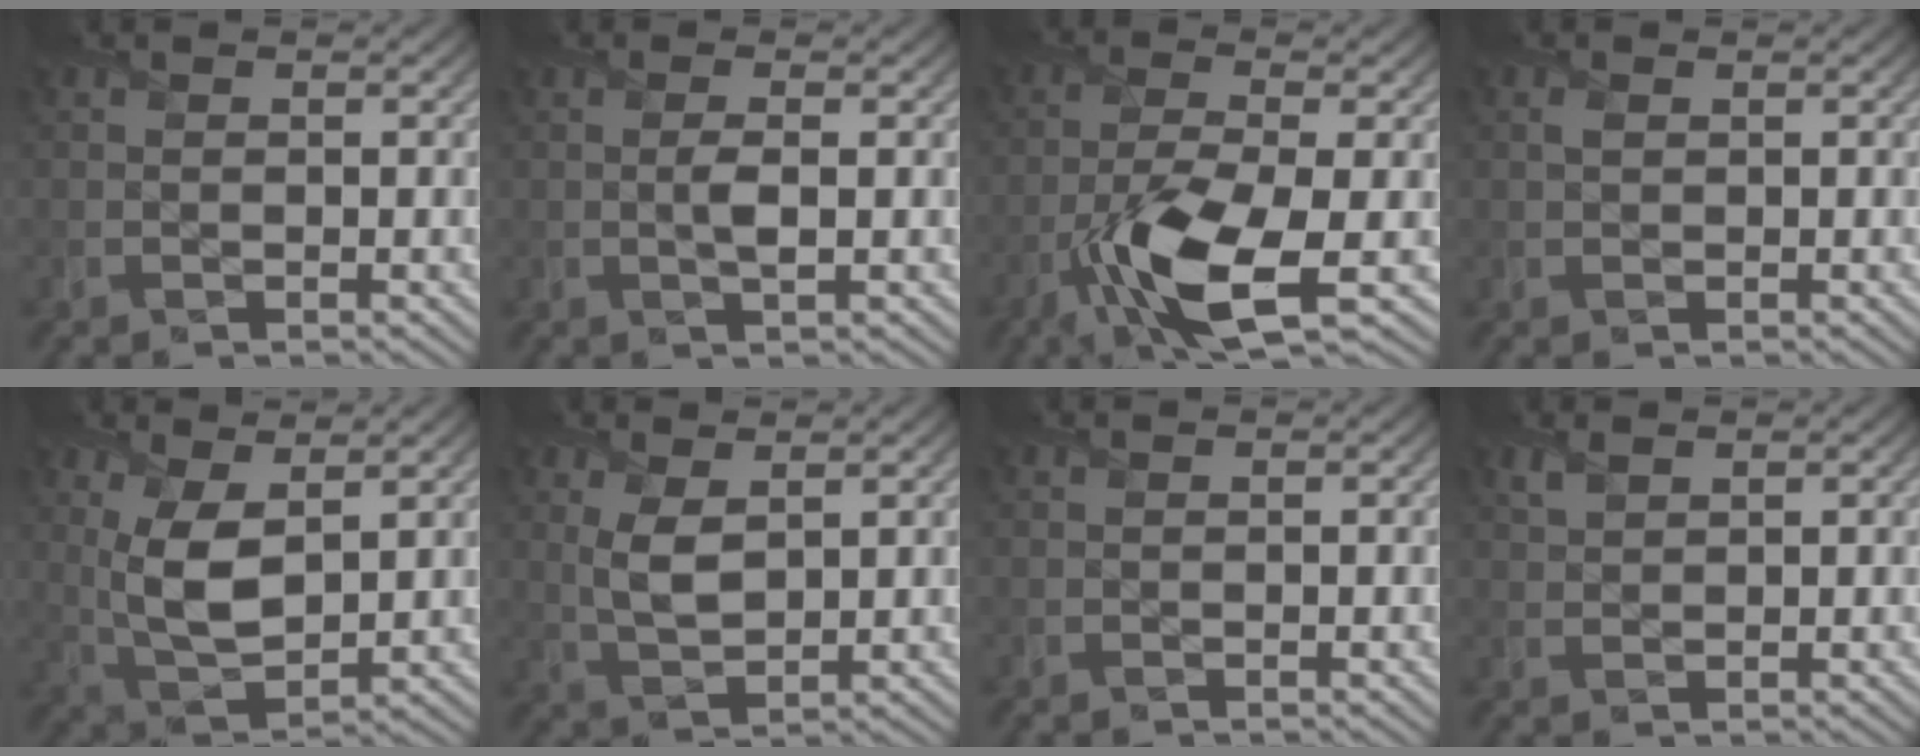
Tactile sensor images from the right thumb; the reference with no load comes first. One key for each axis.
{"total": 1.9, "fx": 0.1, "fy": 0.3, "fz": 1.9, "tx": -0.040, "ty": 0.002, "tz": -0.001}
{"total": 9.6, "fx": -4.0, "fy": 2.8, "fz": 8.3, "tx": -0.166, "ty": -0.010, "tz": -0.084}
{"total": 0.8, "fx": 0.4, "fy": 0.4, "fz": 0.6, "tx": -0.015, "ty": -0.001, "tz": 0.008}
{"total": 7.8, "fx": 2.4, "fy": 3.8, "fz": 6.4, "tx": -0.148, "ty": -0.003, "tz": 0.047}
{"total": 4.6, "fx": 1.6, "fy": 2.2, "fz": 3.7, "tx": -0.092, "ty": -0.003, "tz": 0.037}
{"total": 0.0}
{"total": 1.4, "fx": 1.2, "fy": 0.5, "fz": 0.4, "tx": -0.016, "ty": 0.000, "tz": 0.029}